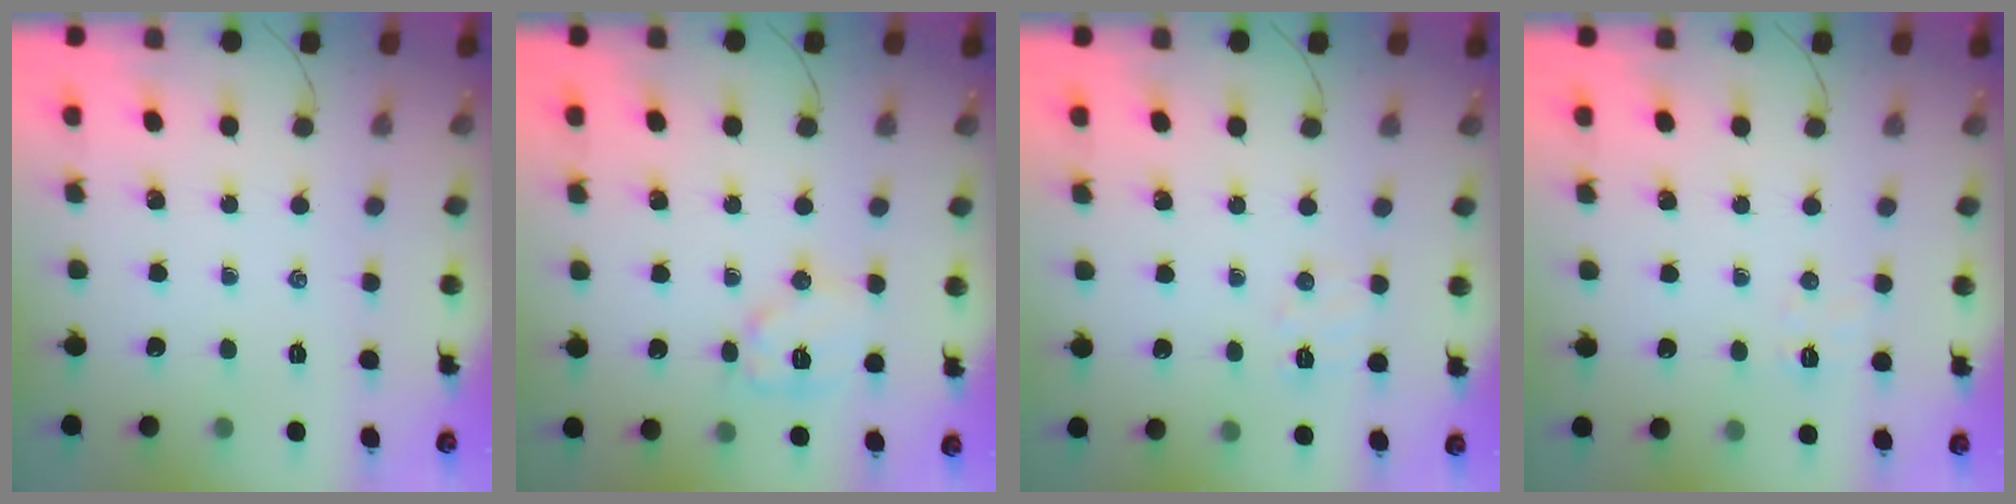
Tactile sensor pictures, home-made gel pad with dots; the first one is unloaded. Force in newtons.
{"total": 9.4, "press": 9.4, "slide": 0.4}
{"total": 5.5, "press": 5.3, "slide": 1.3}
{"total": 5.0, "press": 4.9, "slide": 0.8}